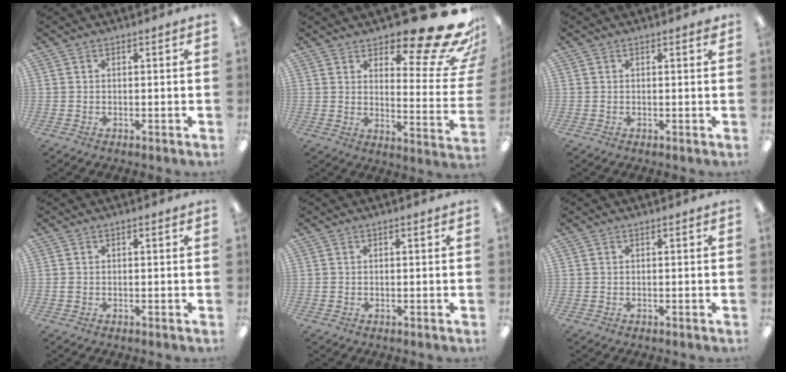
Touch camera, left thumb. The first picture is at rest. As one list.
[{"total": 19.3, "force": [13.7, 5.8, 12.3], "torque": [-0.146, -0.105, 0.220]}, {"total": 0.6, "force": [0.4, 0.1, 0.4], "torque": [0.000, -0.002, 0.005]}, {"total": 0.8, "force": [0.0, 0.5, 0.6], "torque": [-0.012, 0.003, -0.002]}, {"total": 0.5, "force": [0.0, 0.3, 0.4], "torque": [-0.008, 0.003, -0.001]}, {"total": 0.0}]